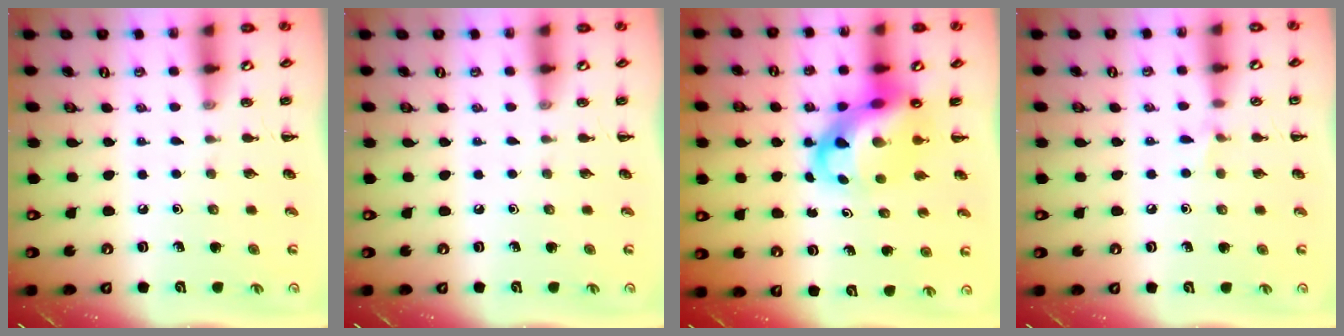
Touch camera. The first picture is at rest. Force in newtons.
{"total": 0.0}
{"total": 10.3, "press": 9.9, "slide": 3.0}
{"total": 3.6, "press": 3.5, "slide": 1.1}